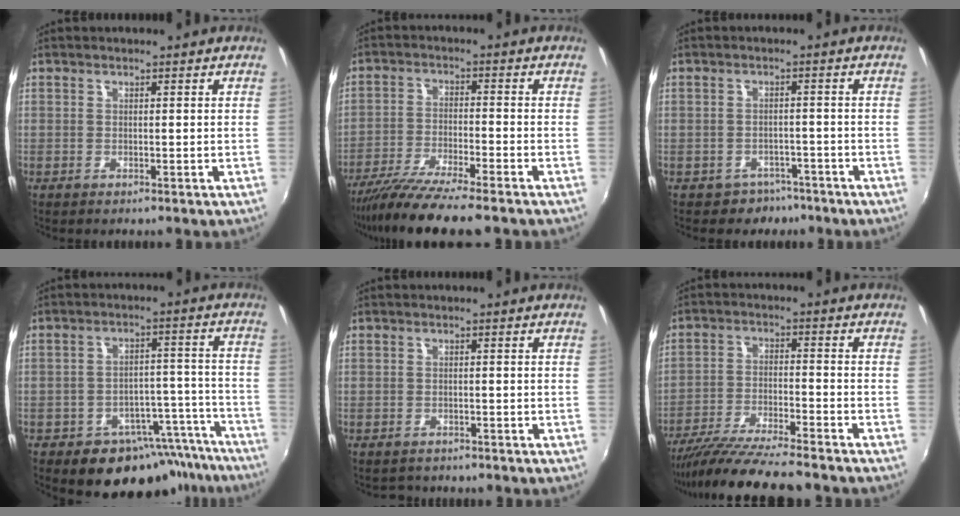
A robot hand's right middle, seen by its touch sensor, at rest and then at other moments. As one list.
[{"total": 11.7, "force": [-9.7, 0.5, 6.5], "torque": [-0.139, -0.035, -0.172]}, {"total": 4.5, "force": [-3.2, 3.2, 0.0], "torque": [-0.003, 0.018, -0.040]}, {"total": 15.3, "force": [-12.3, 8.2, 3.8], "torque": [-0.052, 0.054, -0.144]}, {"total": 2.0, "force": [-1.5, 1.2, 0.0], "torque": [-0.005, 0.000, -0.024]}, {"total": 13.9, "force": [-12.3, 0.6, 6.6], "torque": [-0.141, -0.032, -0.212]}]